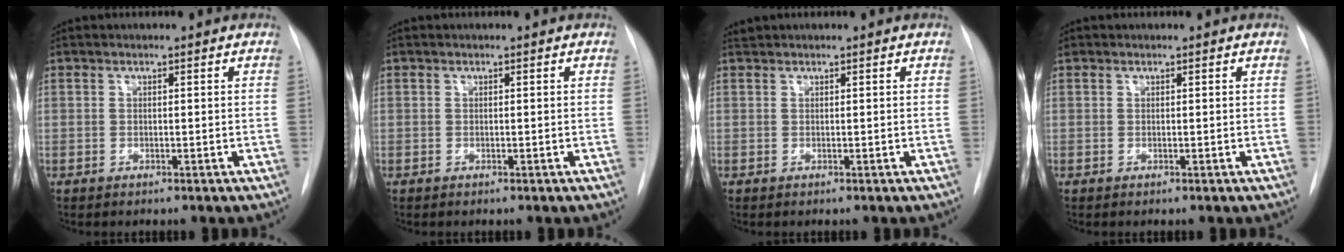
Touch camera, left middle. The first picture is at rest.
{"total": 0.0}
{"total": 0.5, "force": [0.5, 0.0, -0.1], "torque": [-0.007, 0.010, 0.013]}
{"total": 0.0}